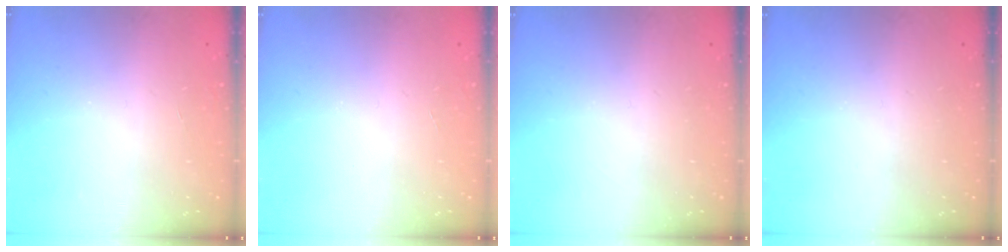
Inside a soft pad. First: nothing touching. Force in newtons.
{"total": 0.0}
{"total": 0.0}
{"total": 0.0}